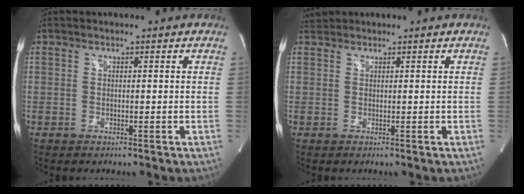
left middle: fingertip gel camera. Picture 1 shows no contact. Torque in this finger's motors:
{"motor_torque": [0.09, 0.05, -0.11, -0.01]}